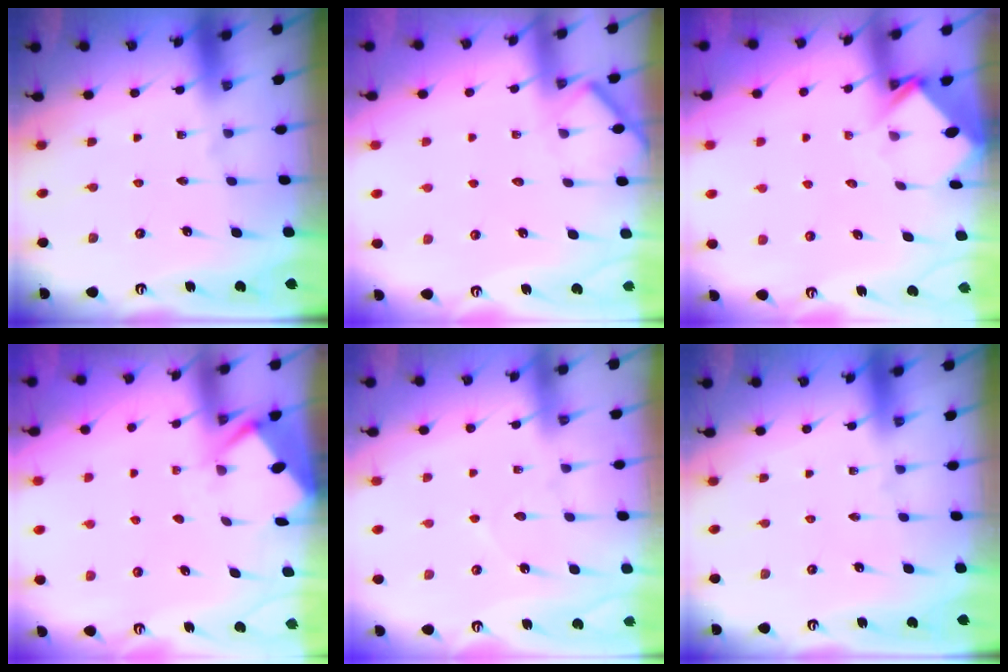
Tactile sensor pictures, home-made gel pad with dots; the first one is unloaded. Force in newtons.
{"total": 5.6, "press": 5.6, "slide": 0.5}
{"total": 3.8, "press": 3.8, "slide": 0.2}
{"total": 2.7, "press": 2.7, "slide": 0.4}
{"total": 4.2, "press": 4.2, "slide": 0.5}
{"total": 0.0}